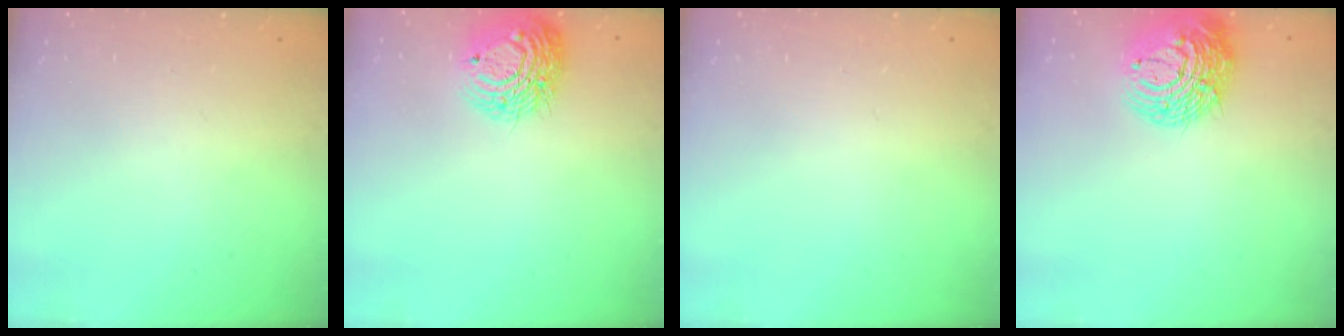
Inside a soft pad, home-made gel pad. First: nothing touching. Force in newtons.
{"total": 12.5, "press": 12.4, "slide": 1.5}
{"total": 0.0}
{"total": 14.9, "press": 14.8, "slide": 1.7}